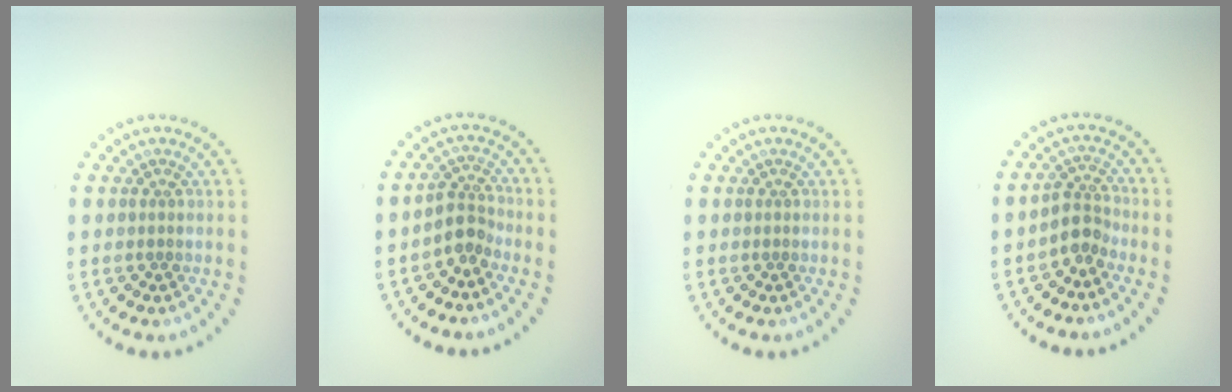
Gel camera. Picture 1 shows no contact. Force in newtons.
{"total": 2.3, "press": 1.7, "slide": 1.5}
{"total": 0.0}
{"total": 2.3, "press": 1.7, "slide": 1.5}